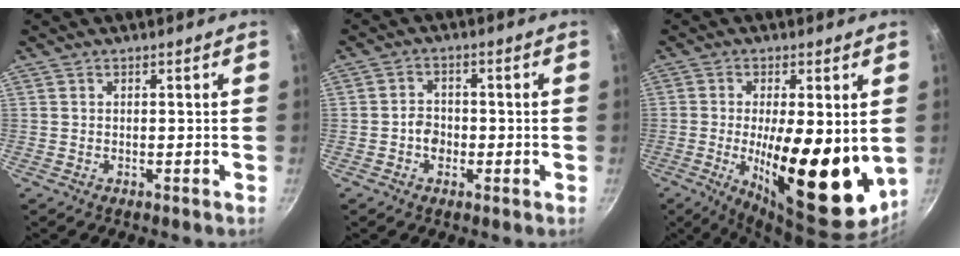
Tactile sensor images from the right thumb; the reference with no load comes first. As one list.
[{"total": 3.6, "force": [-1.0, 2.9, 1.9], "torque": [-0.014, 0.012, -0.020]}, {"total": 19.5, "force": [-1.5, 6.9, 18.2], "torque": [-0.260, -0.021, -0.017]}]